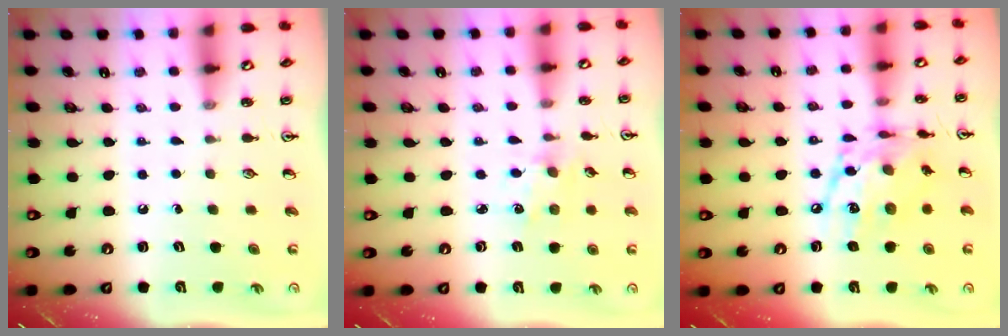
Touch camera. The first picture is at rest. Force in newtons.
{"total": 2.6, "press": 2.6, "slide": 0.4}
{"total": 14.6, "press": 14.6, "slide": 0.9}